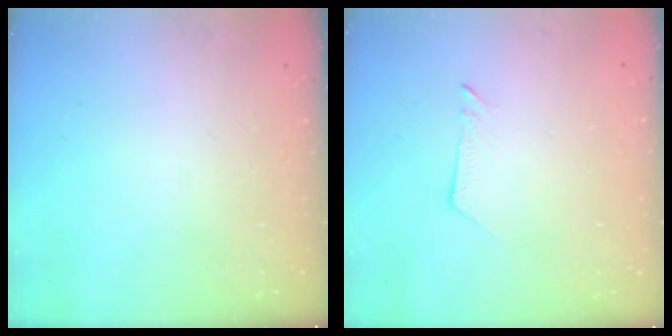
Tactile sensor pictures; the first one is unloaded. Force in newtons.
{"total": 3.8, "press": 3.7, "slide": 0.4}